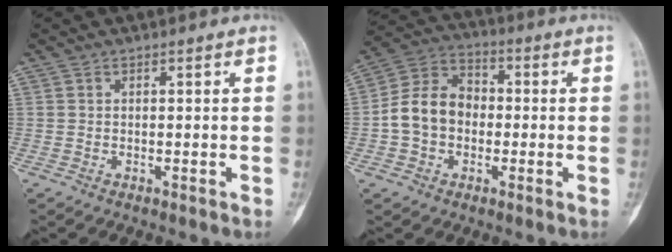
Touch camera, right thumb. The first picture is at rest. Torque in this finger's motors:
{"motor_torque": [0.00, 0.30, 0.63, -0.46, 0.08]}